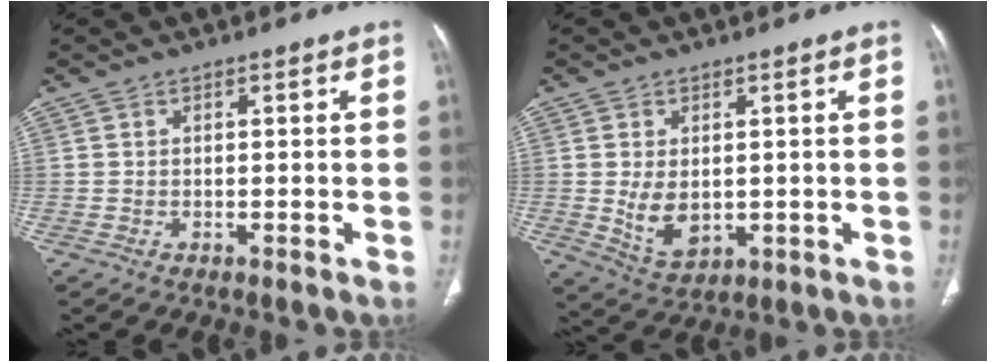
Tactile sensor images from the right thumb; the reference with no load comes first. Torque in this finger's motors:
{"motor_torque": [-0.37, 0.43, 0.31, 0.53, 0.15]}